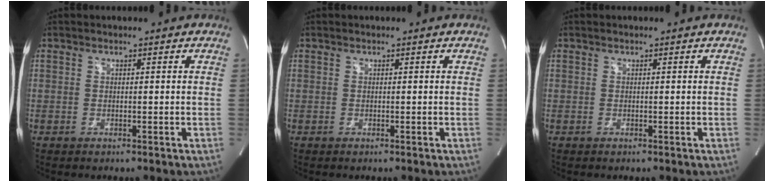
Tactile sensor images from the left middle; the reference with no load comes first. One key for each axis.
{"total": 0.0}
{"total": 0.0}